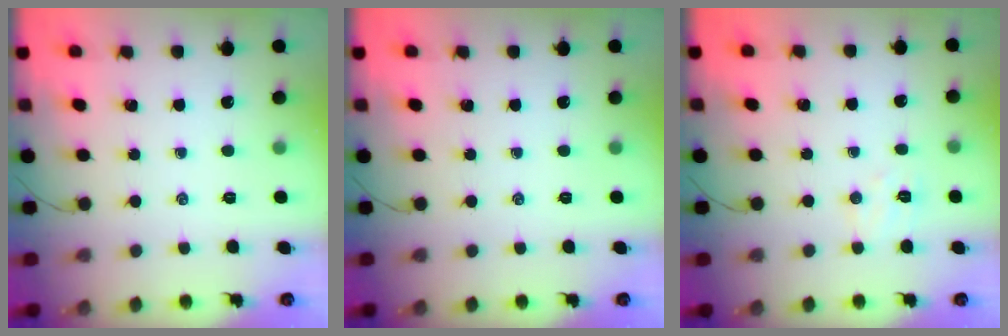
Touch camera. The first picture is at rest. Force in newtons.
{"total": 0.0}
{"total": 5.5, "press": 5.4, "slide": 1.2}